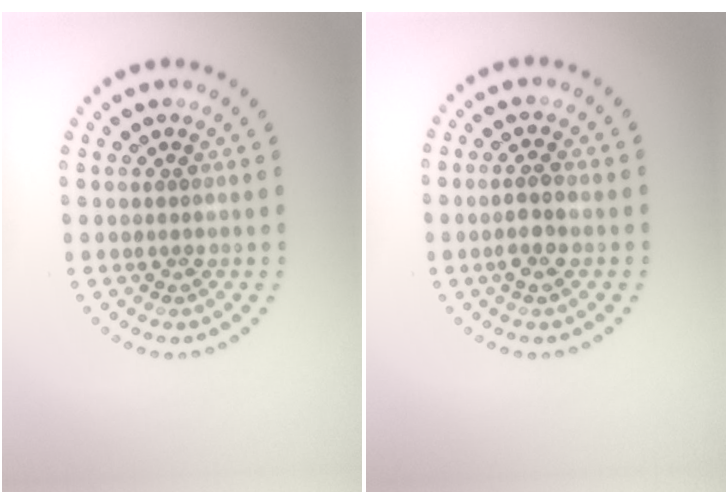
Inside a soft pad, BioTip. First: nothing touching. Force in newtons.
{"total": 2.0, "press": 1.9, "slide": 0.7}